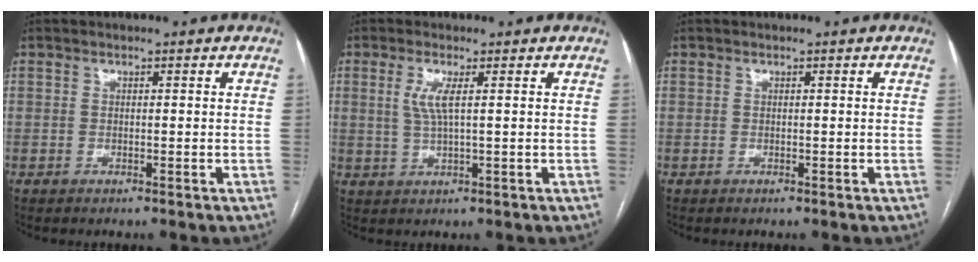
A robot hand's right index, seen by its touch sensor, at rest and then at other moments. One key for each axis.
{"total": 3.5, "fx": 0.9, "fy": 0.2, "fz": 3.4, "tx": -0.078, "ty": -0.002, "tz": 0.020}
{"total": 0.0}